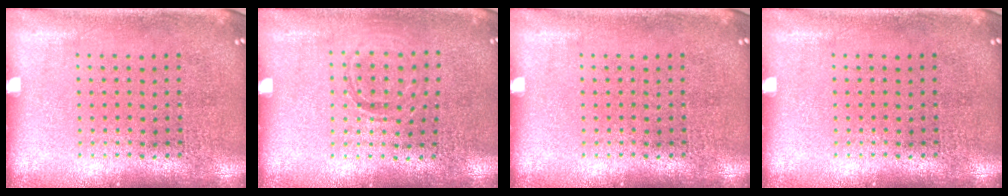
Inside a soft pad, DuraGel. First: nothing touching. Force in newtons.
{"total": 0.9, "press": 0.9, "slide": 0.2}
{"total": 0.0}
{"total": 0.0}